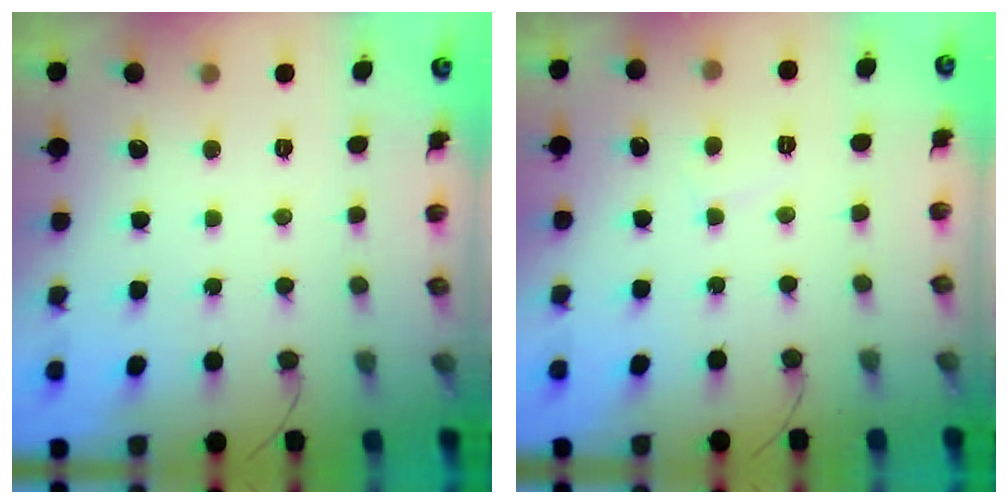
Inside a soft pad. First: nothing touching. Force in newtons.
{"total": 2.8, "press": 2.8, "slide": 0.3}